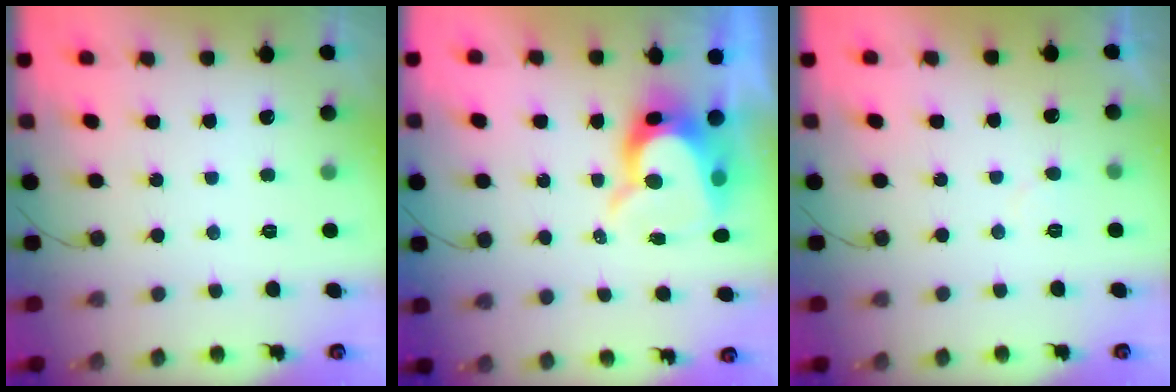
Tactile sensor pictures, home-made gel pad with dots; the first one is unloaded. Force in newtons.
{"total": 9.6, "press": 9.6, "slide": 0.8}
{"total": 3.4, "press": 3.4, "slide": 0.3}